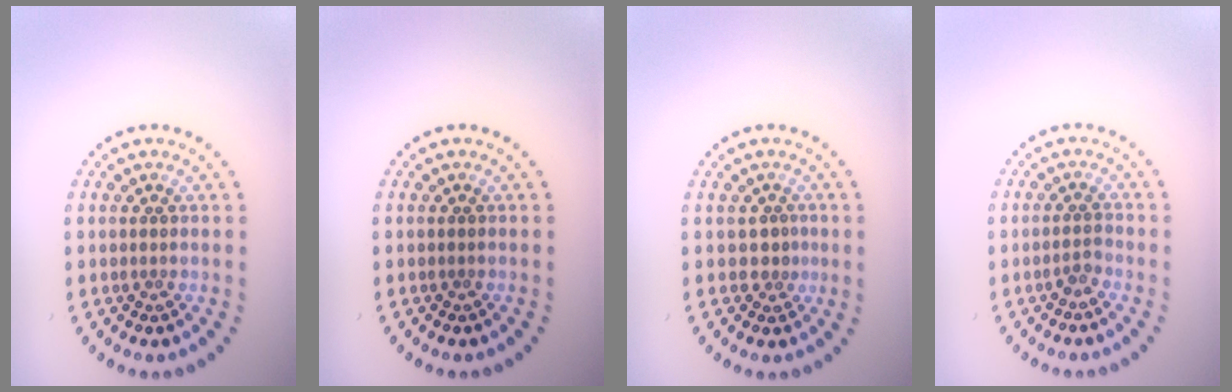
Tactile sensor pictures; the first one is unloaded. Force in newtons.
{"total": 0.0}
{"total": 1.2, "press": 0.7, "slide": 1.0}
{"total": 1.2, "press": 0.9, "slide": 0.8}